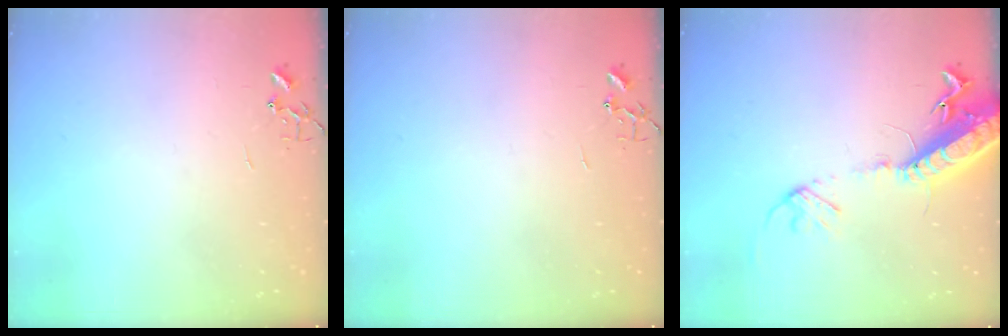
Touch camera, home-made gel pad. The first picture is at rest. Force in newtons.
{"total": 0.0}
{"total": 17.4, "press": 16.9, "slide": 4.1}